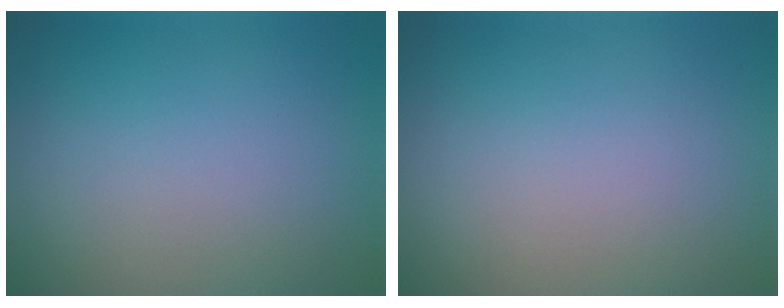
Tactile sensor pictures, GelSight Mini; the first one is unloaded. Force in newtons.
{"total": 0.0}